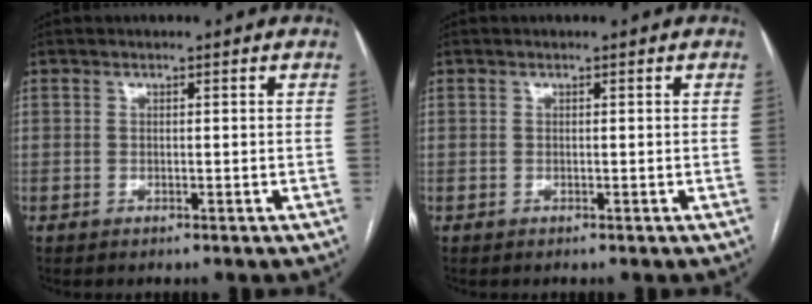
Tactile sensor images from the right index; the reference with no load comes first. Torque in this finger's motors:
{"motor_torque": [0.00, 0.00, 0.00, 0.00]}